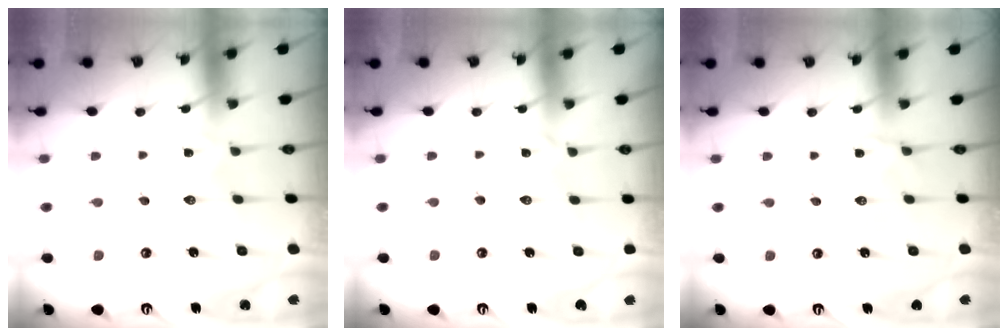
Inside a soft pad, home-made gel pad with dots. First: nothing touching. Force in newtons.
{"total": 1.3, "press": 1.3, "slide": 0.1}
{"total": 1.8, "press": 1.8, "slide": 0.2}